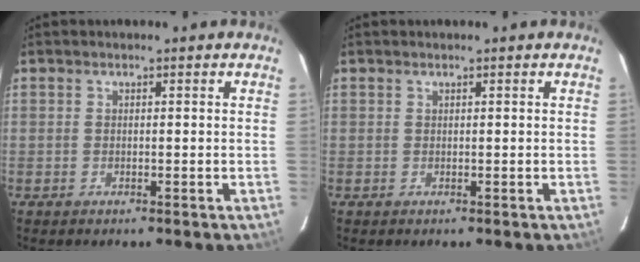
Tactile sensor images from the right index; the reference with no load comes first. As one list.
[{"total": 0.0}]